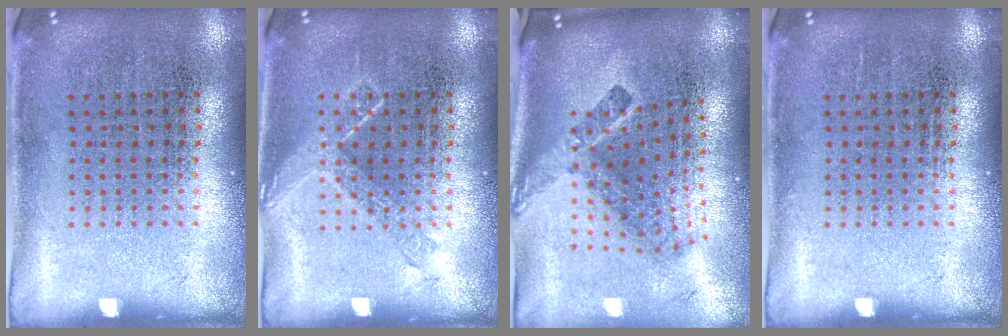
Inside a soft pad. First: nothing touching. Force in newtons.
{"total": 1.9, "press": 1.8, "slide": 0.4}
{"total": 2.5, "press": 1.6, "slide": 2.0}
{"total": 0.0}